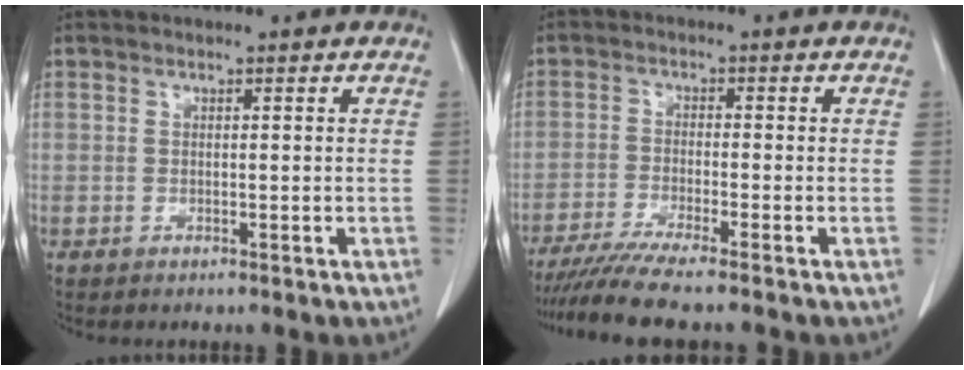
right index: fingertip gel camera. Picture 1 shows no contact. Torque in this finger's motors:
{"motor_torque": [0.47, -0.48, 0.32, 0.06]}